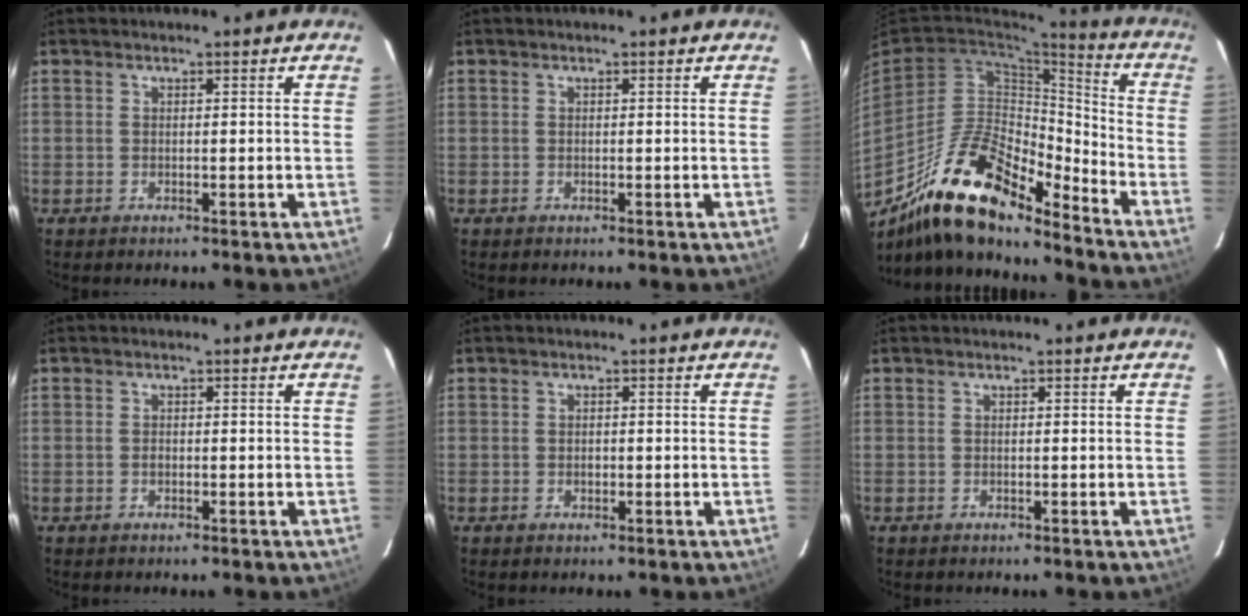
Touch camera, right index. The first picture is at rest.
{"total": 0.0}
{"total": 19.5, "force": [-14.9, 6.1, 11.1], "torque": [-0.204, 0.000, -0.275]}
{"total": 0.9, "force": [-0.2, 0.7, 0.5], "torque": [-0.007, 0.001, -0.005]}
{"total": 1.2, "force": [-0.2, 1.0, 0.5], "torque": [-0.007, 0.001, -0.003]}
{"total": 0.0}